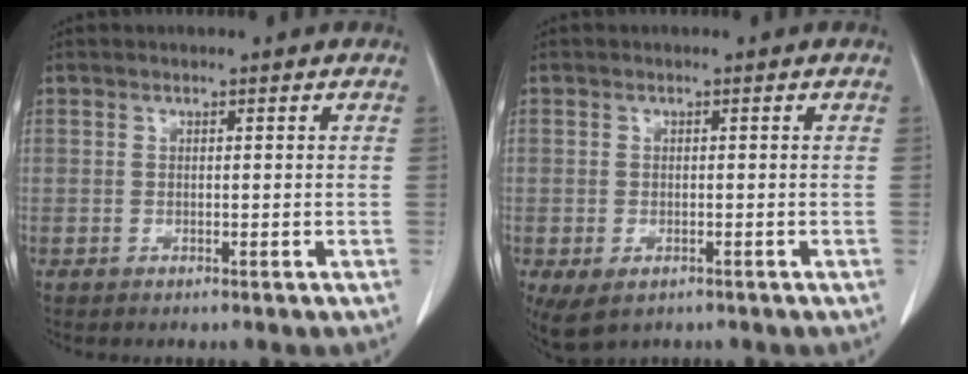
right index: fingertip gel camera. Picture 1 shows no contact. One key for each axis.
{"total": 7.9, "fx": -3.8, "fy": 5.1, "fz": 4.8, "tx": -0.120, "ty": -0.010, "tz": -0.054}